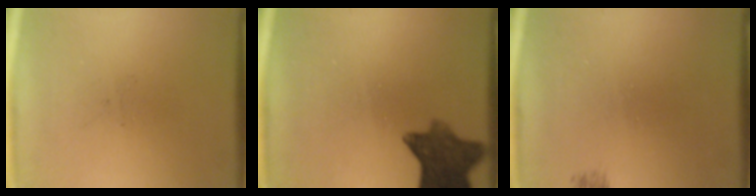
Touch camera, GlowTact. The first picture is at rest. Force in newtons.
{"total": 9.2}
{"total": 0.7}